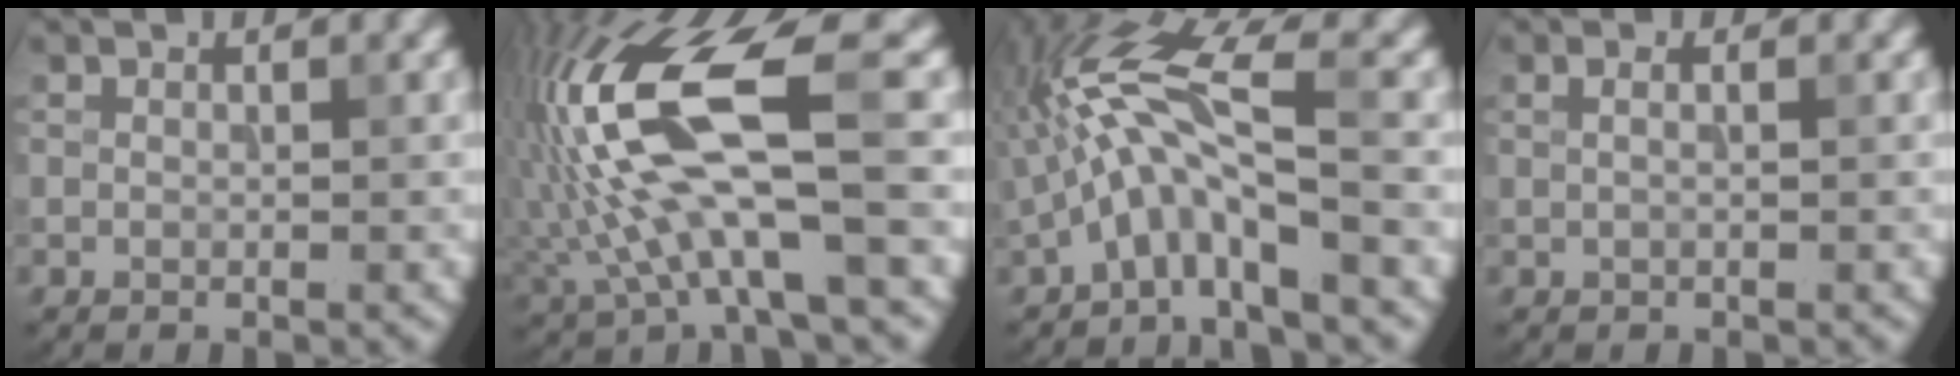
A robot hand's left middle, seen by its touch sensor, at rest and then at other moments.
{"total": 13.0, "force": [0.6, 4.4, 12.2], "torque": [-0.253, 0.013, 0.009]}
{"total": 6.7, "force": [-1.7, 1.5, 6.3], "torque": [-0.132, 0.023, -0.040]}
{"total": 1.7, "force": [0.7, 0.9, 1.3], "torque": [-0.006, 0.006, -0.009]}